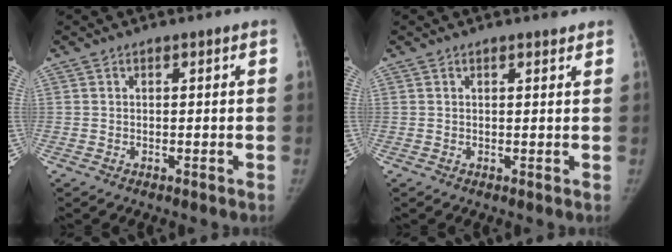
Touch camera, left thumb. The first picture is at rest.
{"total": 1.2, "force": [1.1, 0.2, 0.6], "torque": [-0.008, -0.006, 0.015]}